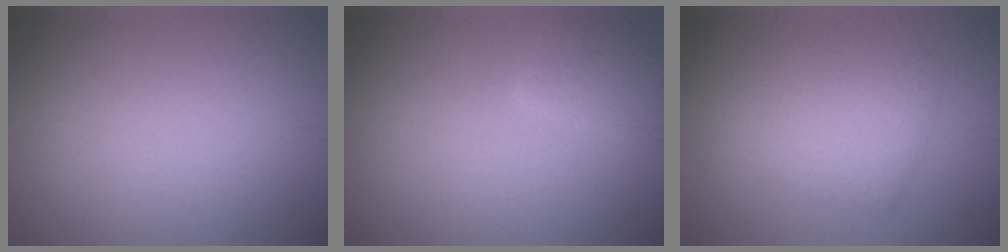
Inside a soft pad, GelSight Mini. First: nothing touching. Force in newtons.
{"total": 2.1, "press": 2.1, "slide": 0.2}
{"total": 4.4, "press": 4.4, "slide": 0.2}